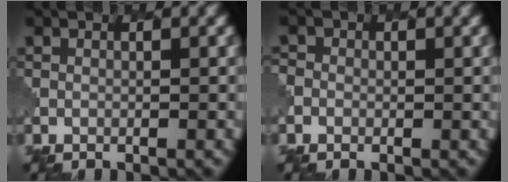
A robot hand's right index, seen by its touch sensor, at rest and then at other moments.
{"total": 1.1, "force": [-0.2, 1.1, 0.1], "torque": [0.008, 0.001, -0.004]}